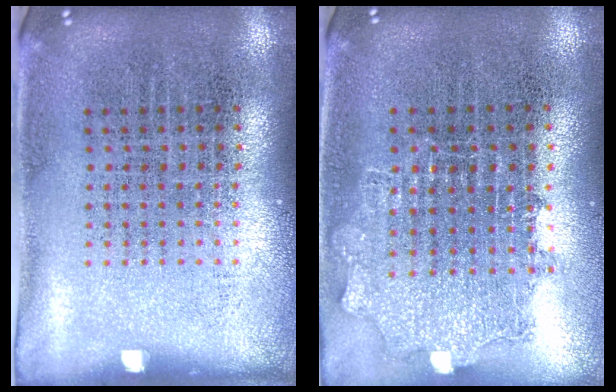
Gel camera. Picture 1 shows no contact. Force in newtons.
{"total": 1.1, "press": 1.1, "slide": 0.3}